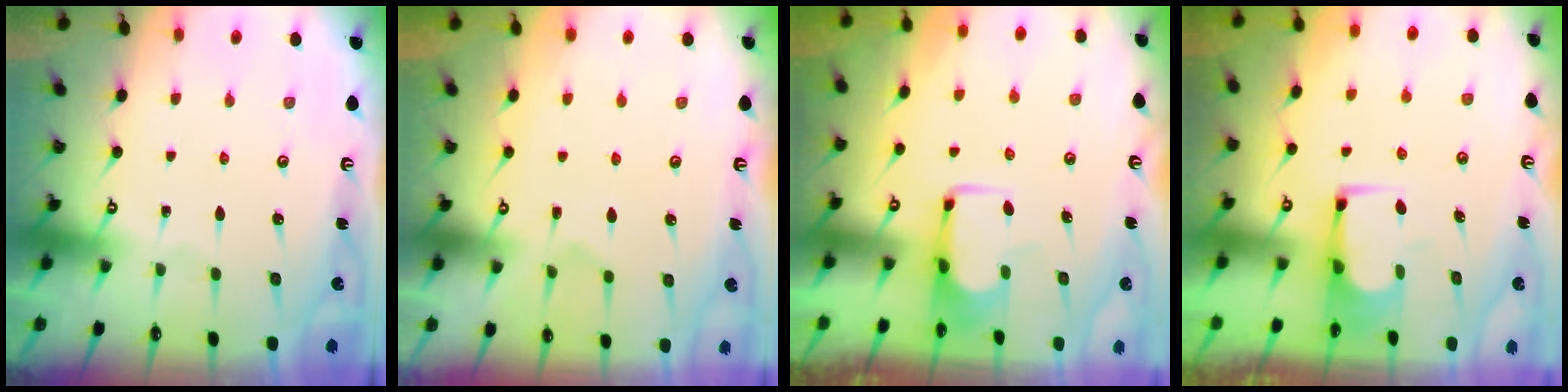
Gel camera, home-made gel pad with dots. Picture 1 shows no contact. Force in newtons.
{"total": 2.9, "press": 2.6, "slide": 1.3}
{"total": 3.5, "press": 3.5, "slide": 0.2}
{"total": 1.8, "press": 1.7, "slide": 0.4}